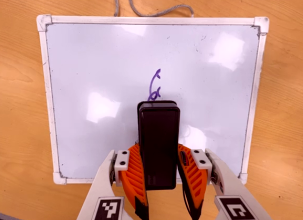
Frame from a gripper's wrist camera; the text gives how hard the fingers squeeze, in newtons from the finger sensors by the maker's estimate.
{"total": 6.2, "left": 5.6, "right": 6.8}